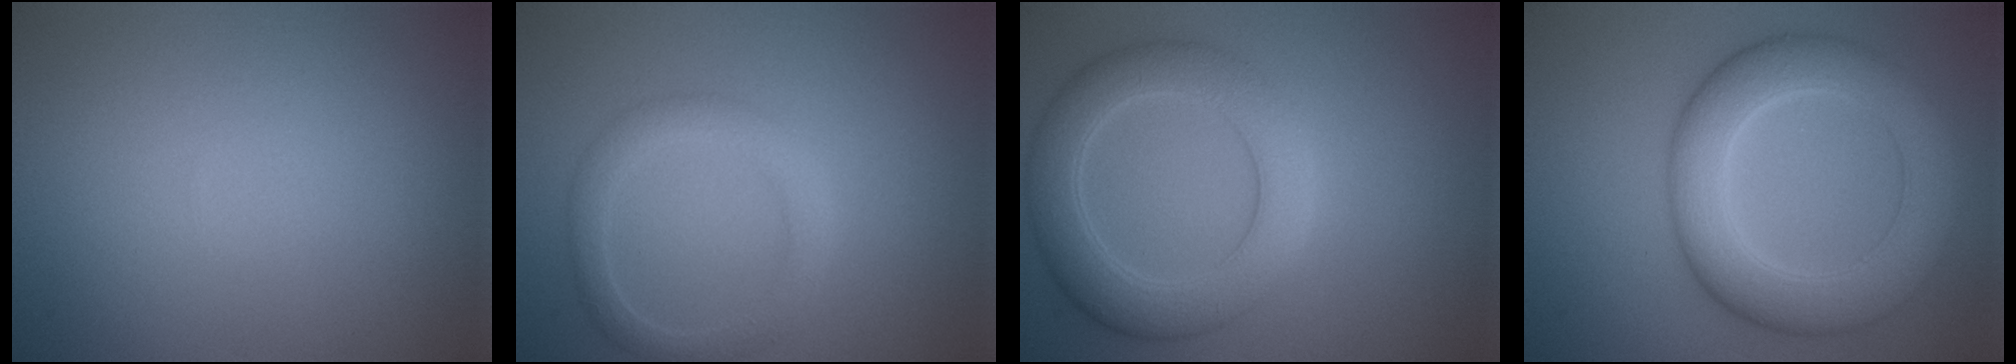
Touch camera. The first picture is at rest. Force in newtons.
{"total": 2.7, "press": 2.7, "slide": 0.1}
{"total": 5.8, "press": 5.7, "slide": 0.4}
{"total": 7.6, "press": 7.6, "slide": 0.1}